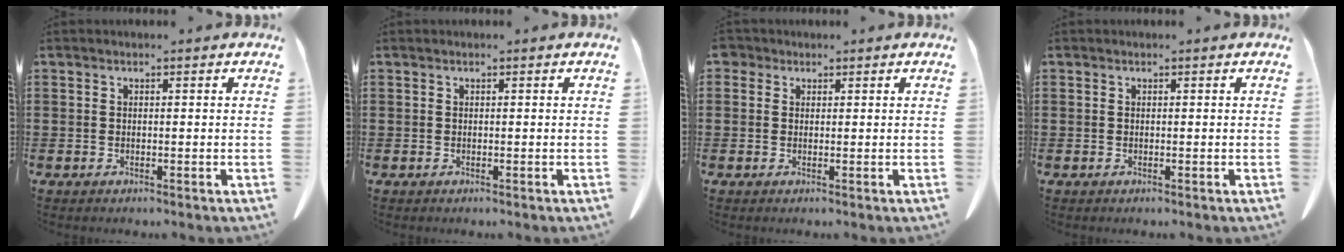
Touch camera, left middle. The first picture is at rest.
{"total": 0.0}
{"total": 1.4, "force": [0.8, 1.1, 0.4], "torque": [-0.012, 0.007, 0.015]}
{"total": 0.0}